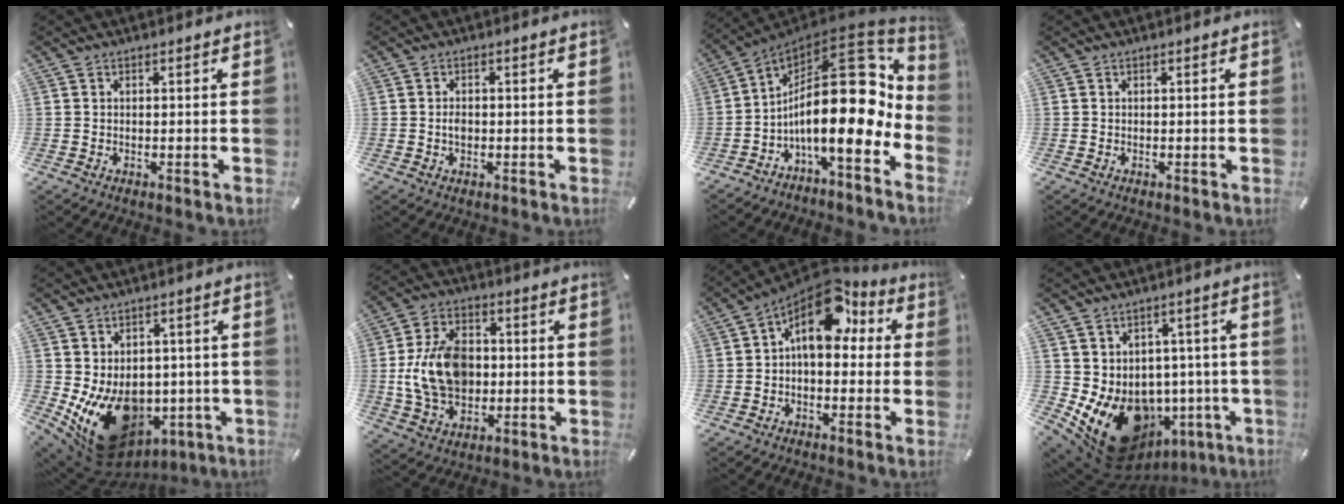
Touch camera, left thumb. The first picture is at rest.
{"total": 1.2, "force": [-0.2, 0.7, 0.9], "torque": [-0.019, 0.001, -0.004]}
{"total": 26.2, "force": [1.7, 11.3, 23.6], "torque": [-0.394, -0.050, 0.031]}
{"total": 0.0}
{"total": 15.3, "force": [-3.8, 11.7, 9.1], "torque": [-0.141, 0.001, -0.047]}
{"total": 14.6, "force": [-0.5, 11.1, 9.4], "torque": [-0.184, 0.014, -0.008]}
{"total": 11.9, "force": [5.3, 7.3, 7.8], "torque": [-0.130, -0.034, 0.096]}
{"total": 13.7, "force": [-5.8, 9.5, 7.9], "torque": [-0.146, 0.007, -0.087]}